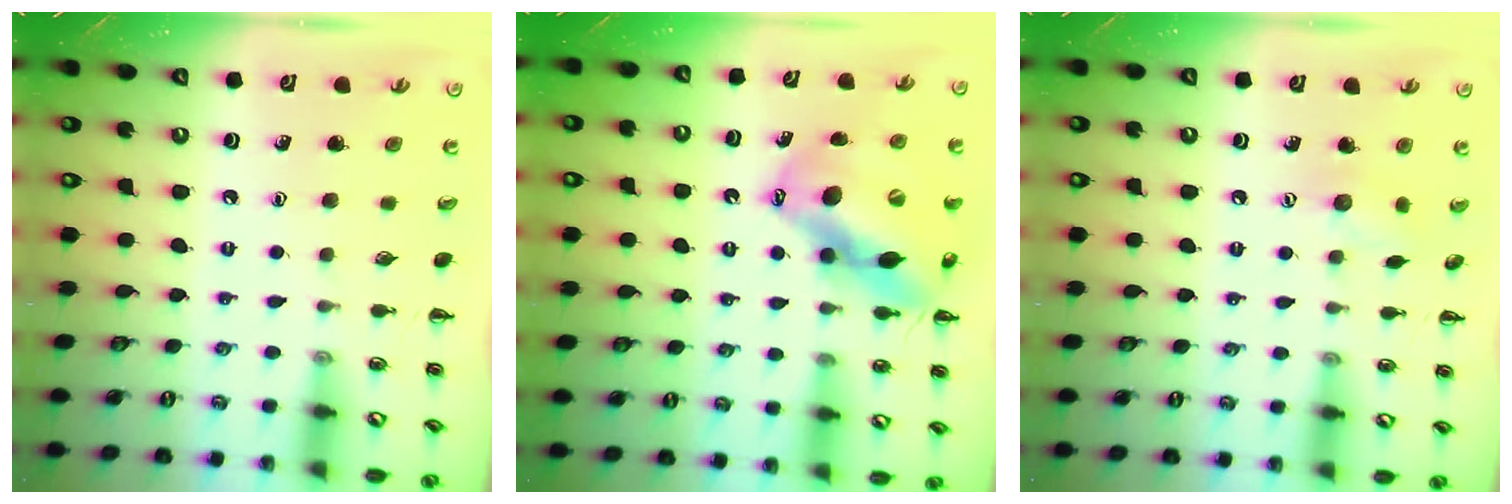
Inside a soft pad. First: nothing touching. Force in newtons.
{"total": 16.1, "press": 15.4, "slide": 4.7}
{"total": 6.5, "press": 6.4, "slide": 1.4}